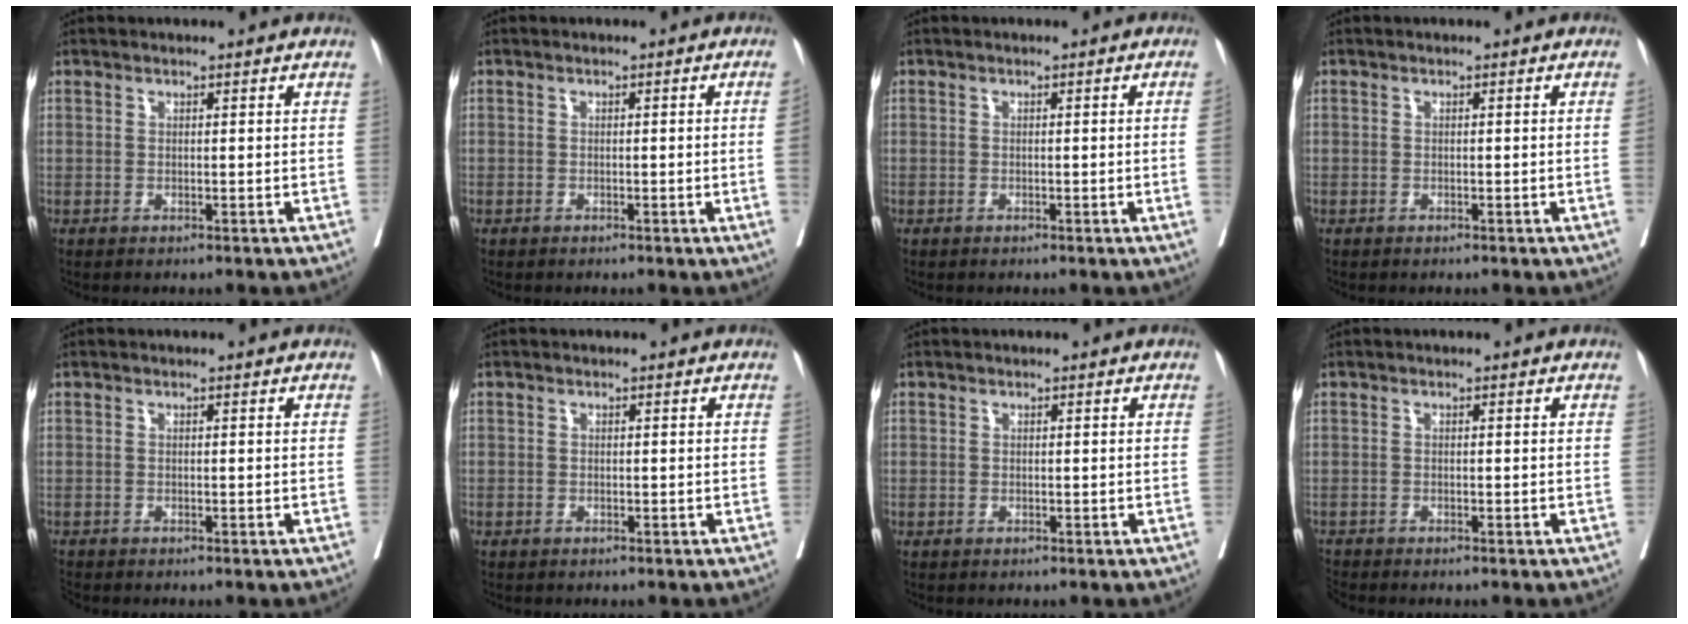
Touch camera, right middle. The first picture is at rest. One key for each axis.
{"total": 1.2, "fx": -0.4, "fy": -0.3, "fz": 1.2, "tx": -0.020, "ty": 0.002, "tz": -0.006}
{"total": 1.0, "fx": -0.3, "fy": -0.3, "fz": 0.9, "tx": -0.016, "ty": 0.001, "tz": -0.003}
{"total": 0.0}
{"total": 2.1, "fx": -2.0, "fy": 0.4, "fz": 0.5, "tx": -0.013, "ty": -0.006, "tz": -0.034}
{"total": 0.7, "fx": -0.5, "fy": 0.5, "fz": -0.1, "tx": -0.010, "ty": 0.003, "tz": -0.009}
{"total": 0.0}
{"total": 1.9, "fx": -1.9, "fy": -0.3, "fz": -0.2, "tx": -0.003, "ty": -0.009, "tz": -0.037}